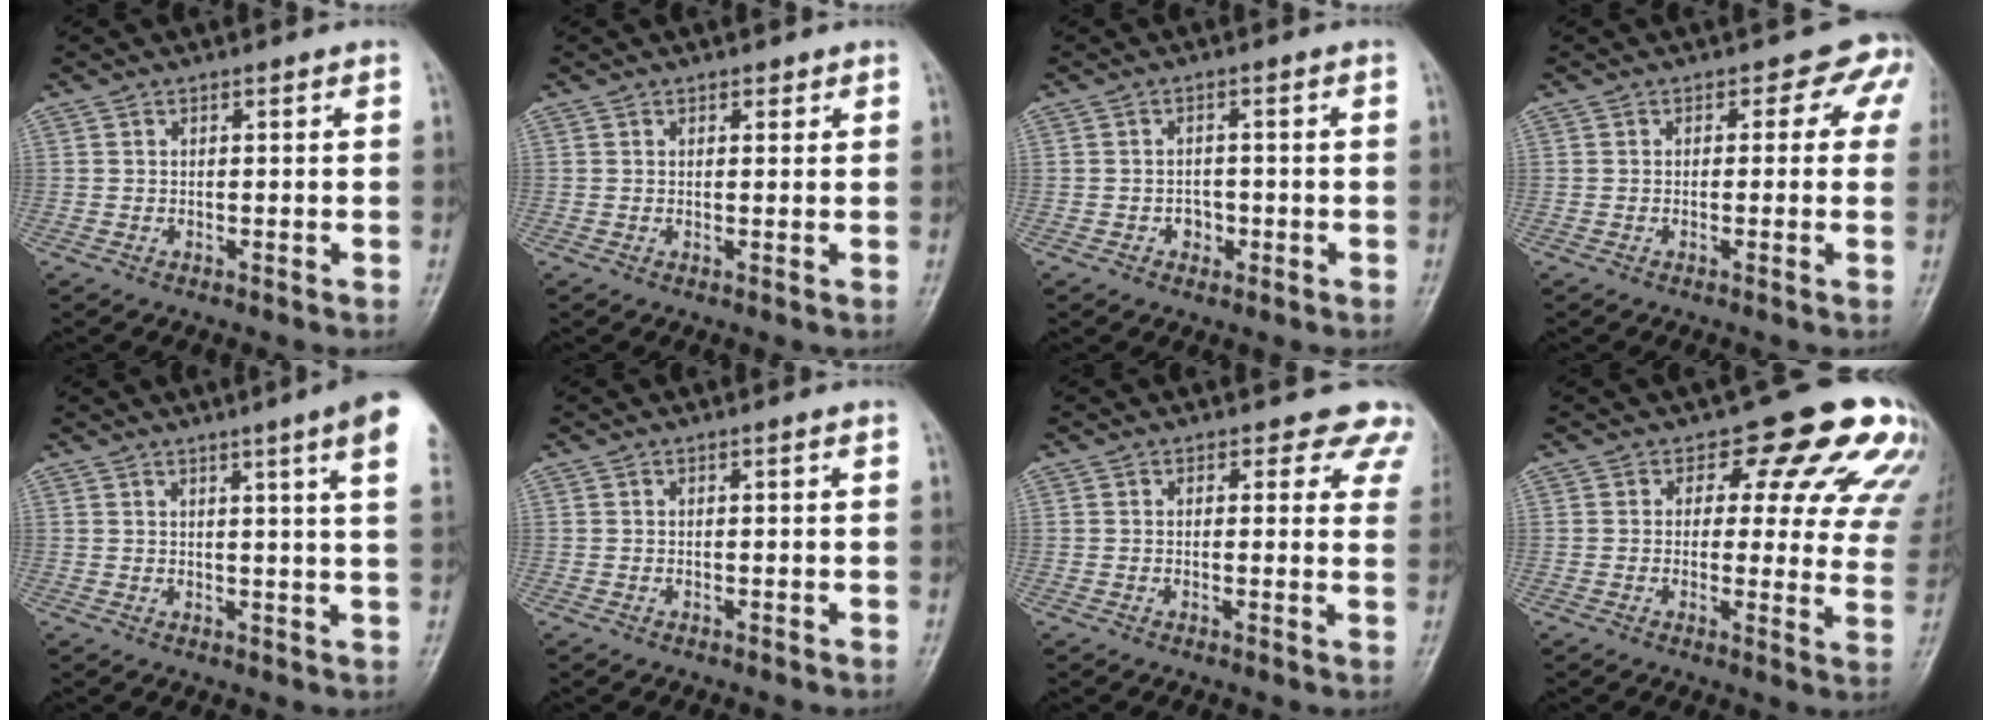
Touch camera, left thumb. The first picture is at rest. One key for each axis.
{"total": 1.2, "fx": 0.8, "fy": 0.8, "fz": 0.4, "tx": 0.012, "ty": -0.002, "tz": 0.007}
{"total": 2.5, "fx": -1.0, "fy": 2.2, "fz": 0.9, "tx": 0.007, "ty": 0.010, "tz": -0.018}
{"total": 3.7, "fx": 1.4, "fy": 3.1, "fz": 1.6, "tx": 0.024, "ty": 0.003, "tz": -0.009}
{"total": 9.4, "fx": 5.2, "fy": -0.3, "fz": 7.9, "tx": -0.096, "ty": -0.015, "tz": 0.051}
{"total": 0.0}
{"total": 6.5, "fx": 5.4, "fy": 3.6, "fz": 0.9, "tx": 0.044, "ty": -0.019, "tz": 0.032}
{"total": 15.0, "fx": 9.4, "fy": 7.4, "fz": 9.1, "tx": -0.042, "ty": -0.038, "tz": 0.082}